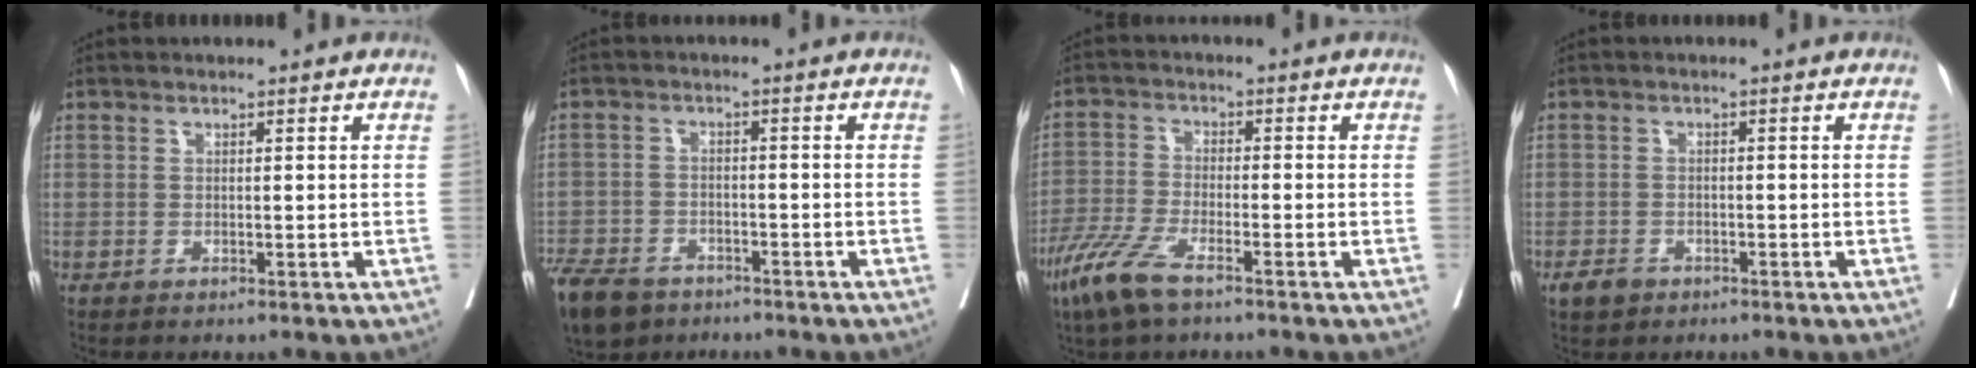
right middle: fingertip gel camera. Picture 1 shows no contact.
{"total": 10.5, "force": [-7.7, 5.8, 4.4], "torque": [-0.100, -0.012, -0.129]}
{"total": 7.3, "force": [-4.9, 1.4, 5.2], "torque": [-0.118, -0.014, -0.096]}
{"total": 2.6, "force": [-1.7, 1.7, 0.9], "torque": [-0.016, 0.003, -0.022]}